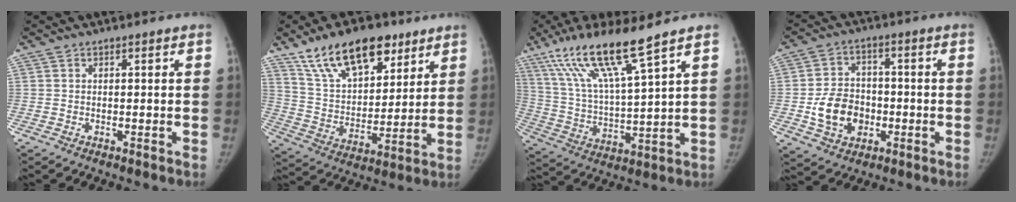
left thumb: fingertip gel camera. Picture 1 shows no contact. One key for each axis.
{"total": 19.7, "fx": 12.6, "fy": 9.7, "fz": 11.6, "tx": -0.154, "ty": -0.041, "tz": 0.226}
{"total": 16.1, "fx": 10.6, "fy": 1.4, "fz": 12.1, "tx": -0.230, "ty": -0.043, "tz": 0.208}
{"total": 10.6, "fx": -2.3, "fy": 8.3, "fz": 6.2, "tx": -0.082, "ty": 0.017, "tz": -0.037}